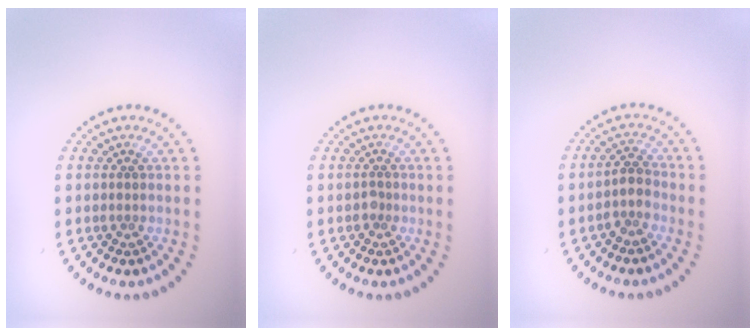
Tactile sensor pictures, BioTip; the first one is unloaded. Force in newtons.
{"total": 0.8, "press": 0.5, "slide": 0.5}
{"total": 2.2, "press": 1.8, "slide": 1.3}